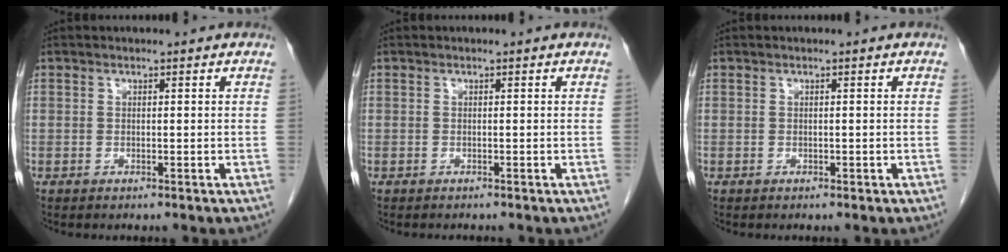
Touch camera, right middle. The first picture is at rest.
{"total": 0.5, "force": [-0.5, -0.1, 0.0], "torque": [-0.011, -0.005, -0.010]}
{"total": 0.0}